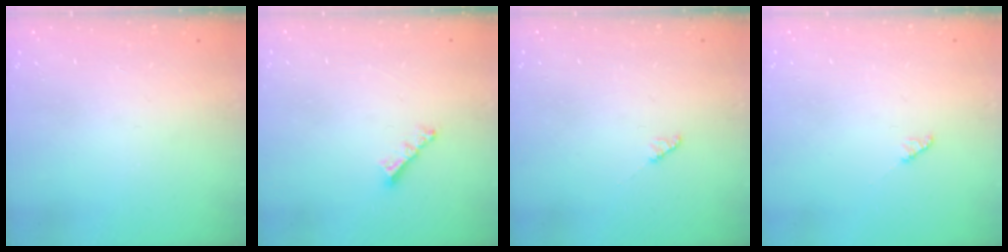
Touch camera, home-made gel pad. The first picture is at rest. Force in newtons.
{"total": 3.8, "press": 3.8, "slide": 0.2}
{"total": 2.2, "press": 2.2, "slide": 0.3}
{"total": 2.2, "press": 2.2, "slide": 0.3}